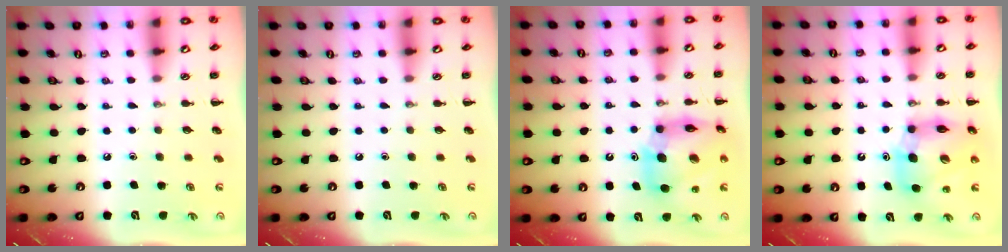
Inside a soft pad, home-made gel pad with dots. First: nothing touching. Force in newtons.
{"total": 0.0}
{"total": 13.4, "press": 13.0, "slide": 3.4}
{"total": 11.3, "press": 10.8, "slide": 3.1}